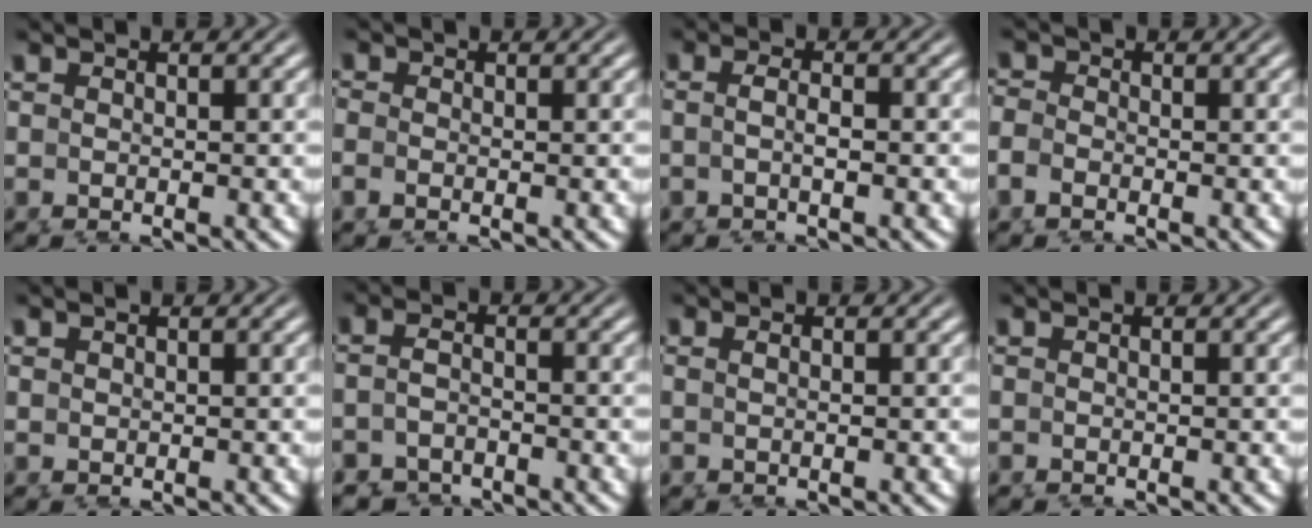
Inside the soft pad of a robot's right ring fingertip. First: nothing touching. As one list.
[{"total": 1.5, "force": [0.0, 1.4, 0.6], "torque": [-0.019, -0.004, -0.002]}, {"total": 2.7, "force": [-0.4, 0.9, 2.5], "torque": [-0.046, -0.009, -0.002]}, {"total": 2.2, "force": [-0.4, 2.0, 0.8], "torque": [-0.022, -0.009, -0.008]}, {"total": 0.7, "force": [0.3, 0.6, 0.0], "torque": [-0.002, -0.004, 0.007]}, {"total": 2.7, "force": [-2.1, 1.6, 0.3], "torque": [-0.008, -0.011, -0.033]}, {"total": 0.8, "force": [0.1, 0.0, 0.8], "torque": [-0.020, 0.000, 0.003]}, {"total": 0.0}]